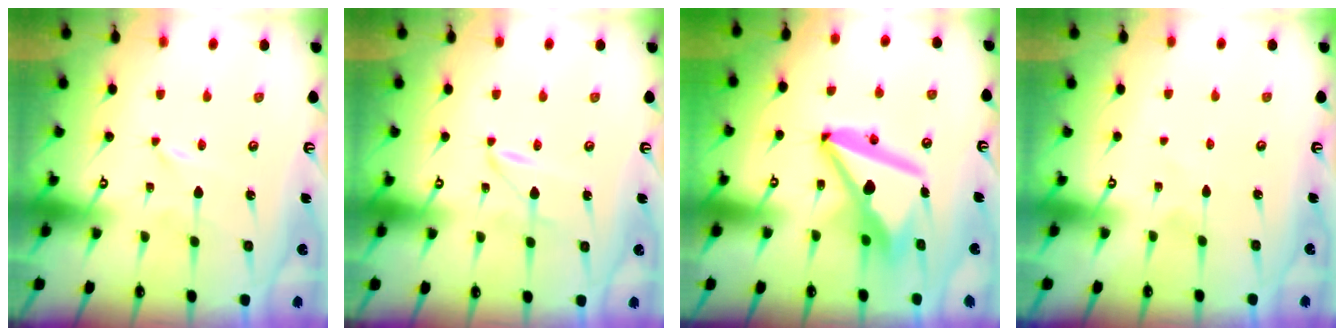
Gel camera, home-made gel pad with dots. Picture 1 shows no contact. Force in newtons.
{"total": 1.9, "press": 1.9, "slide": 0.1}
{"total": 14.7, "press": 14.7, "slide": 1.5}
{"total": 1.4, "press": 1.4, "slide": 0.2}